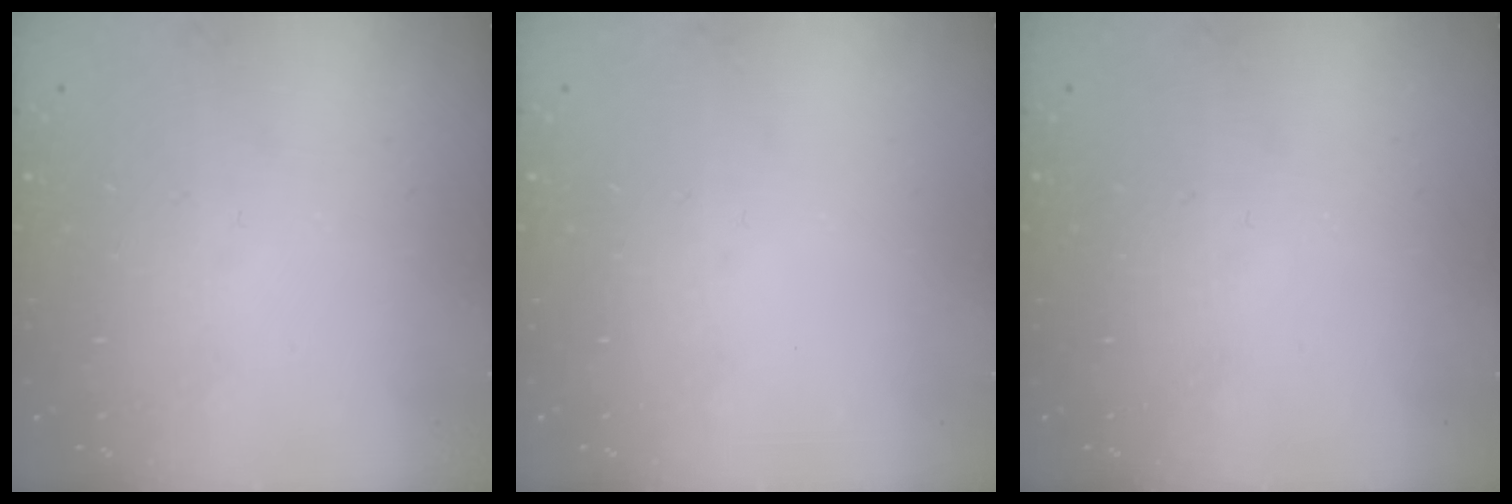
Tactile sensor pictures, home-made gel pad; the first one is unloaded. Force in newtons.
{"total": 0.0}
{"total": 0.0}